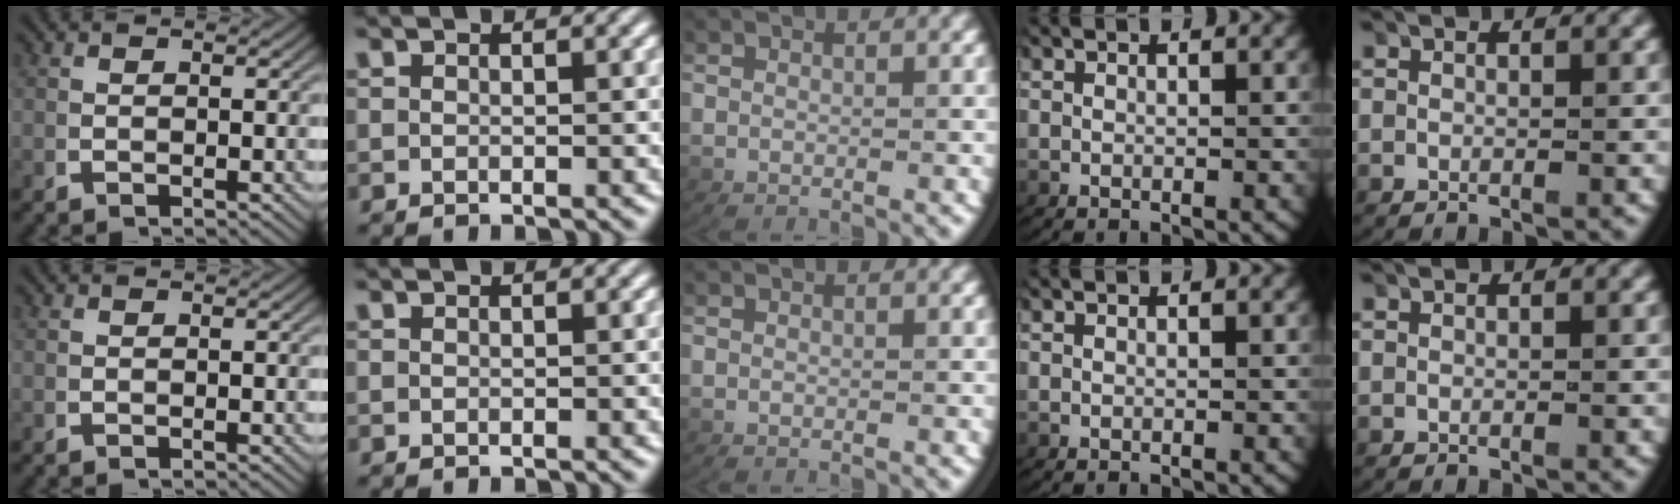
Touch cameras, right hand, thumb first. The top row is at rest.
{}